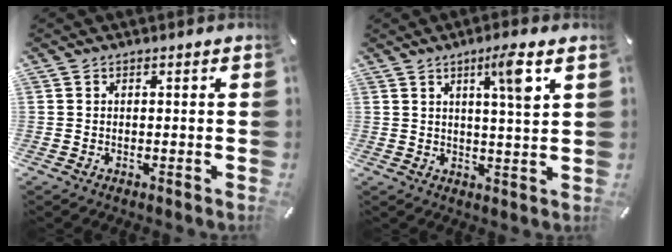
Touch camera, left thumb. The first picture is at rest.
{"total": 7.3, "force": [3.6, 0.2, 6.4], "torque": [-0.107, -0.009, 0.051]}